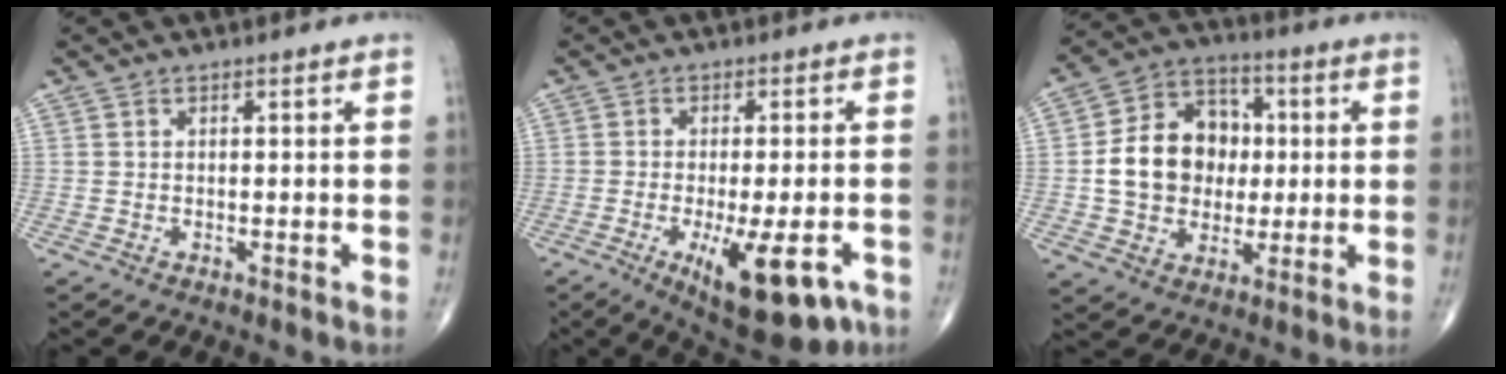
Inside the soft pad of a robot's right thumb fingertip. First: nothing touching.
{"total": 13.8, "force": [-5.8, 4.7, 11.6], "torque": [-0.149, -0.003, -0.072]}
{"total": 15.0, "force": [0.2, 12.1, 8.8], "torque": [-0.115, 0.025, 0.004]}